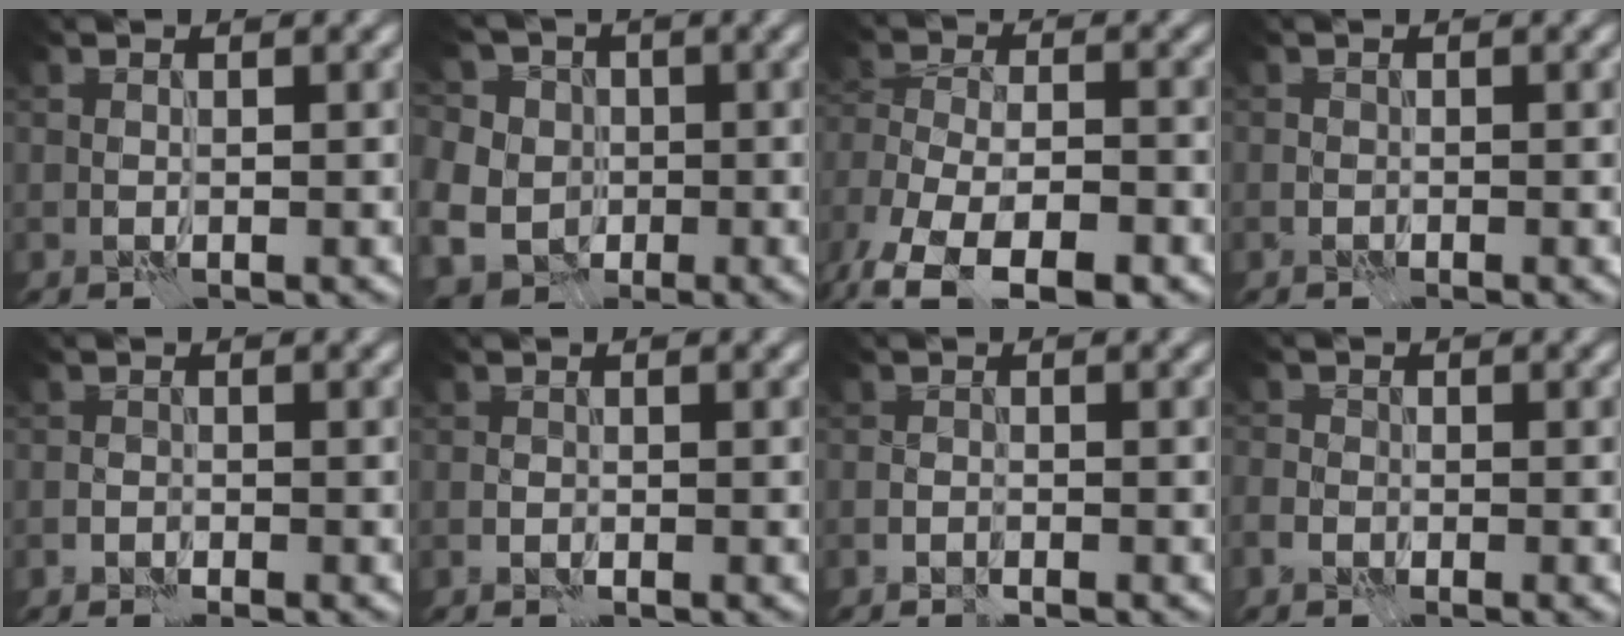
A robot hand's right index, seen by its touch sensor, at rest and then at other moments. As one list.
[{"total": 9.2, "force": [-0.1, 8.6, 3.2], "torque": [-0.079, 0.022, -0.037]}, {"total": 10.9, "force": [-7.6, 5.6, 5.3], "torque": [-0.093, -0.001, -0.120]}, {"total": 0.6, "force": [-0.5, 0.0, -0.2], "torque": [0.003, 0.002, -0.008]}, {"total": 1.2, "force": [-1.1, 0.1, -0.1], "torque": [0.001, 0.002, -0.021]}, {"total": 0.5, "force": [-0.5, 0.0, -0.1], "torque": [0.001, 0.002, -0.007]}, {"total": 0.9, "force": [-0.9, -0.1, -0.2], "torque": [0.003, 0.002, -0.017]}, {"total": 1.5, "force": [-1.3, 0.8, 0.3], "torque": [-0.003, 0.002, -0.025]}]